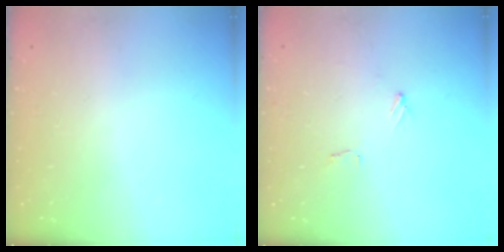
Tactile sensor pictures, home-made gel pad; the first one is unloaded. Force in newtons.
{"total": 5.4, "press": 5.4, "slide": 0.4}